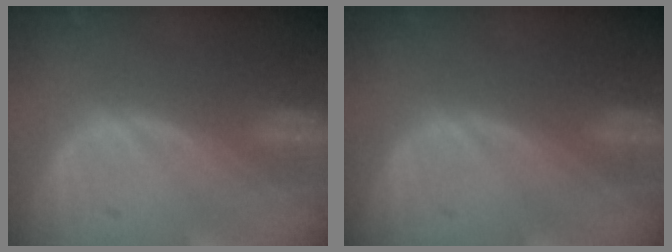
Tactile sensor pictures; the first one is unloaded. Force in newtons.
{"total": 0.0}